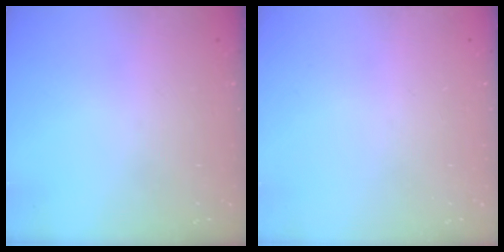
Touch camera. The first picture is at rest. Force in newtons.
{"total": 0.0}